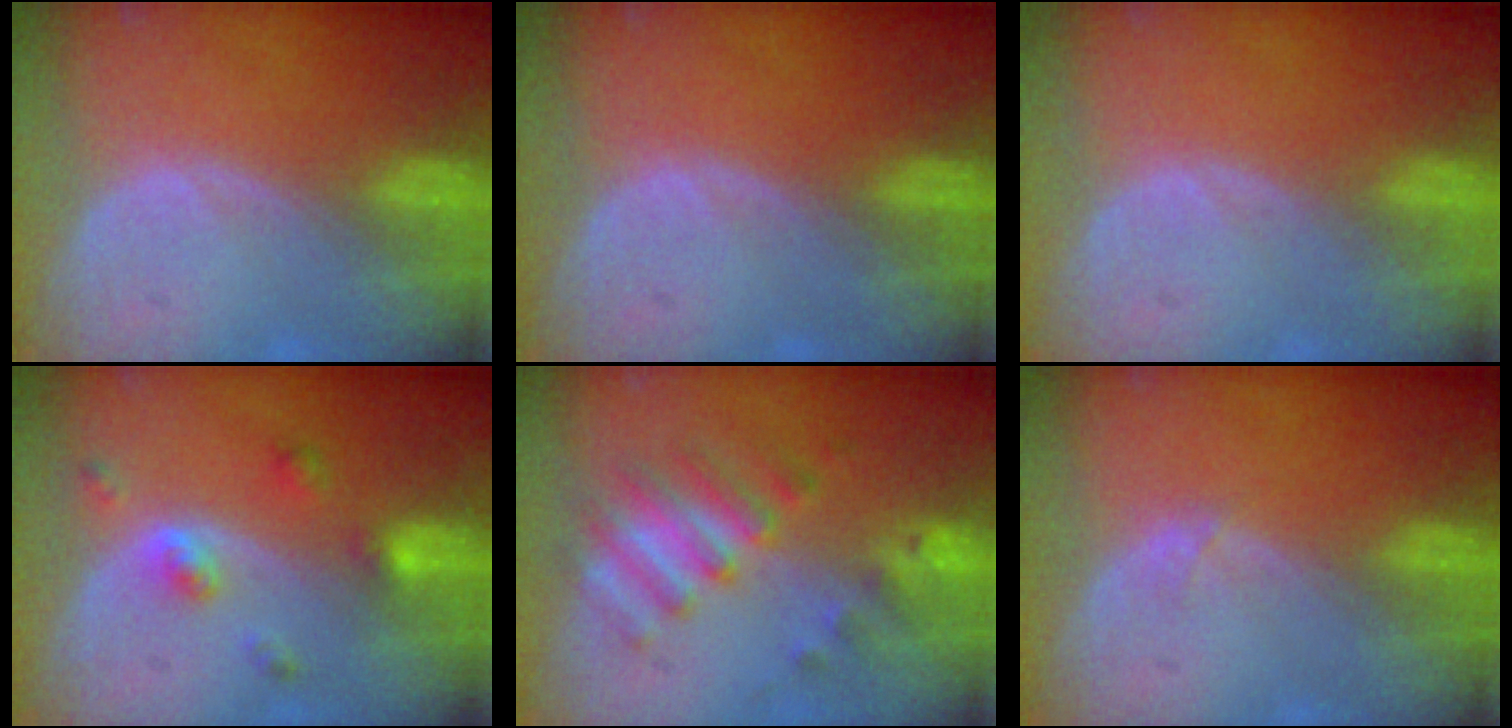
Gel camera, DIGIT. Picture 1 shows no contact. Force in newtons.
{"total": 0.0}
{"total": 0.0}
{"total": 4.4, "press": 4.1, "slide": 1.7}
{"total": 7.2, "press": 7.1, "slide": 1.4}
{"total": 0.5, "press": 0.5, "slide": 0.1}